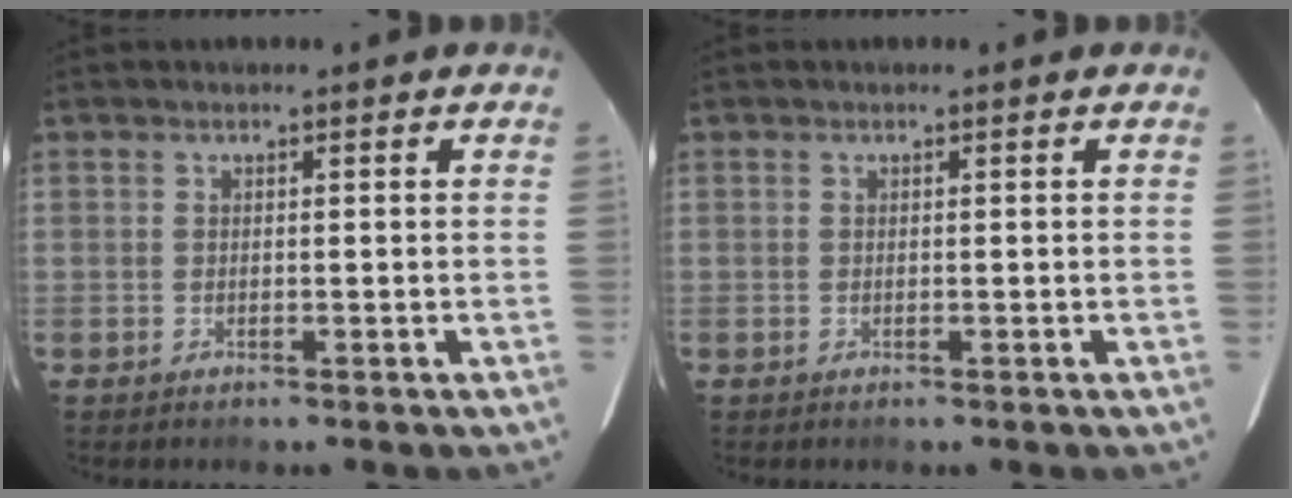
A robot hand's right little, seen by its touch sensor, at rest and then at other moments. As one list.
[{"total": 0.0}]